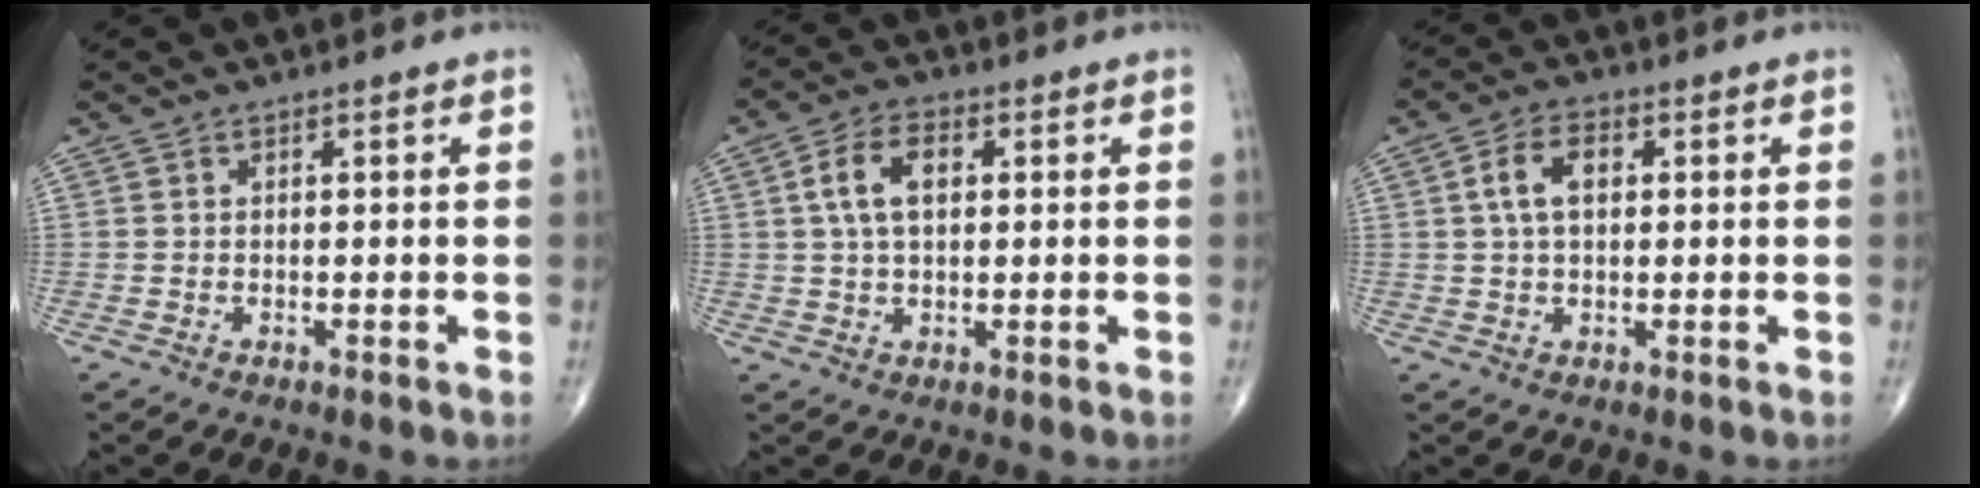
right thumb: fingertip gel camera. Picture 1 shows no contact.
{"total": 7.4, "force": [1.5, 4.3, 5.8], "torque": [-0.103, 0.011, 0.026]}
{"total": 6.1, "force": [1.2, 3.7, 4.8], "torque": [-0.084, 0.011, 0.018]}